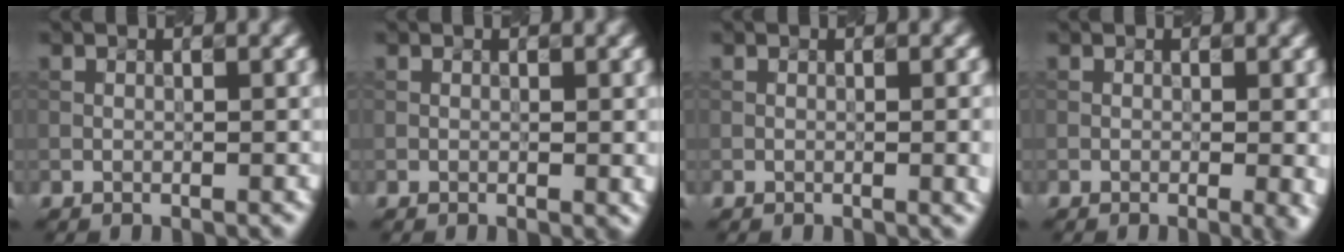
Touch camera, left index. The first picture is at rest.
{"total": 0.8, "force": [-0.1, 0.2, 0.7], "torque": [-0.011, 0.005, 0.001]}
{"total": 2.6, "force": [-0.3, 1.1, 2.4], "torque": [-0.009, 0.021, -0.004]}
{"total": 3.0, "force": [-0.6, 1.0, 2.7], "torque": [-0.022, 0.010, 0.001]}